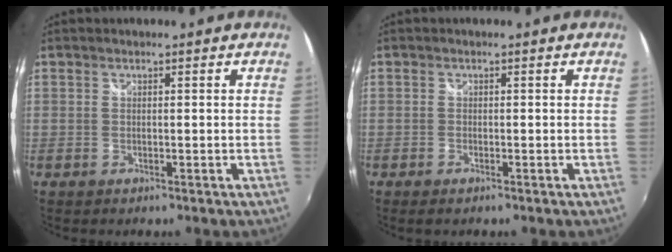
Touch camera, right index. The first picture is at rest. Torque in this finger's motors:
{"motor_torque": [0.28, -0.18, 0.08, 0.00]}